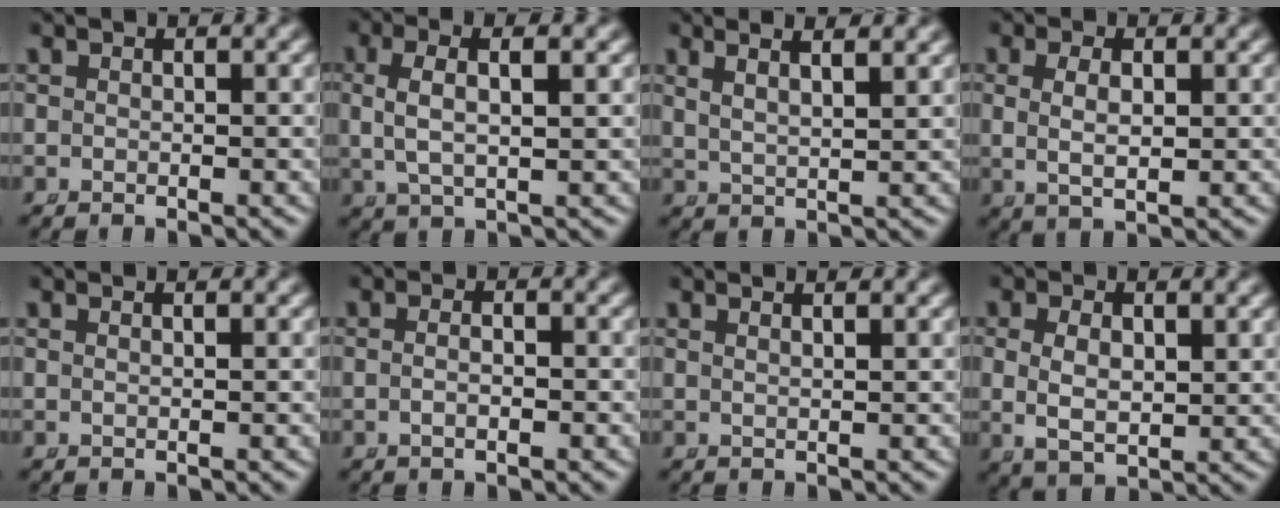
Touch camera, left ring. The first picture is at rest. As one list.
[{"total": 4.4, "force": [1.1, 1.8, 3.8], "torque": [-0.084, 0.001, 0.029]}, {"total": 4.6, "force": [3.0, 1.7, 3.0], "torque": [-0.045, 0.009, 0.050]}, {"total": 3.8, "force": [0.4, 2.0, 3.2], "torque": [-0.059, -0.005, 0.015]}, {"total": 0.6, "force": [0.2, -0.4, 0.3], "torque": [-0.007, -0.005, 0.007]}, {"total": 1.5, "force": [-0.7, 0.3, 1.2], "torque": [-0.023, -0.006, -0.009]}, {"total": 1.2, "force": [1.0, -0.4, 0.7], "torque": [-0.013, -0.005, 0.021]}, {"total": 4.7, "force": [0.3, 3.1, 3.5], "torque": [-0.074, -0.015, 0.019]}]